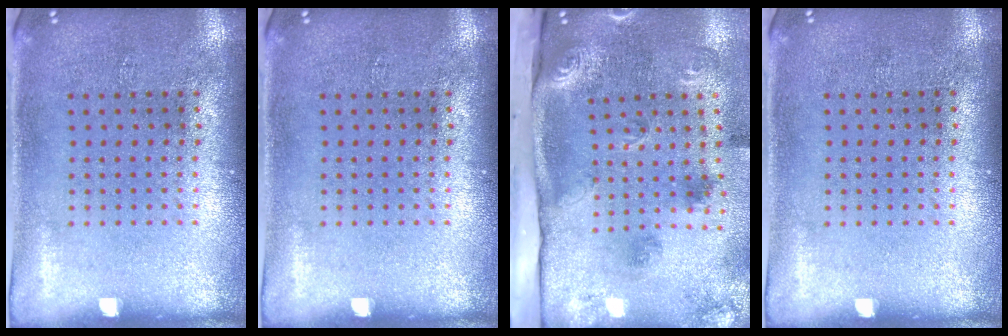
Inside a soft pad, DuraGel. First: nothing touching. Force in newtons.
{"total": 0.0}
{"total": 3.2, "press": 2.0, "slide": 2.5}
{"total": 0.0}